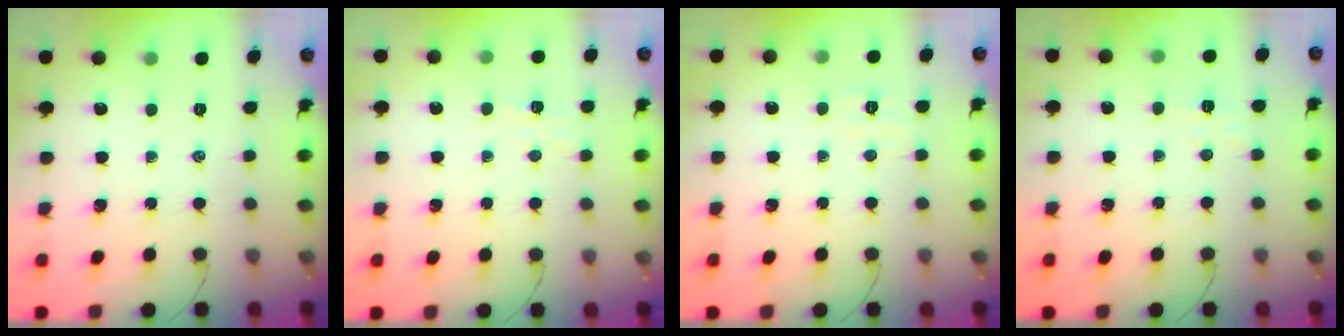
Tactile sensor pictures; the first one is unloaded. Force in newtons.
{"total": 3.5, "press": 3.4, "slide": 1.0}
{"total": 4.1, "press": 4.0, "slide": 0.9}
{"total": 3.0, "press": 2.9, "slide": 0.8}